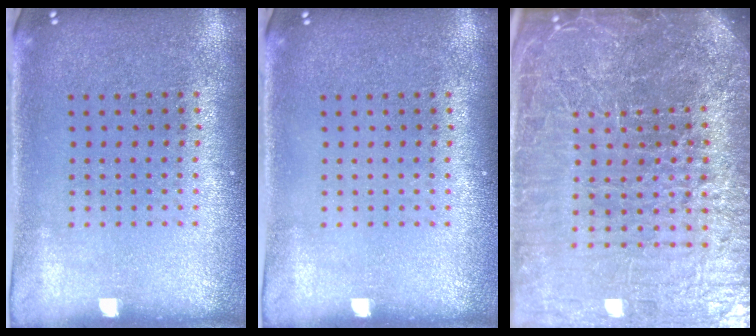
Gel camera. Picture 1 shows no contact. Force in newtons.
{"total": 0.0}
{"total": 7.3, "press": 6.4, "slide": 3.6}